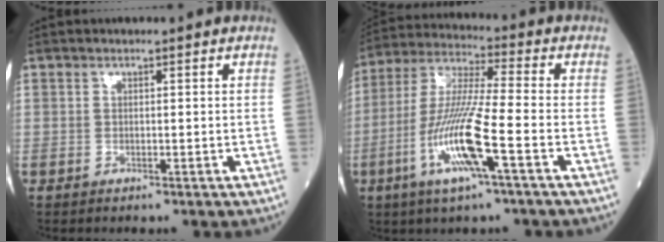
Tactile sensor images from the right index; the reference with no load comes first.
{"total": 13.3, "force": [-4.7, 0.2, 12.4], "torque": [-0.259, -0.007, -0.094]}